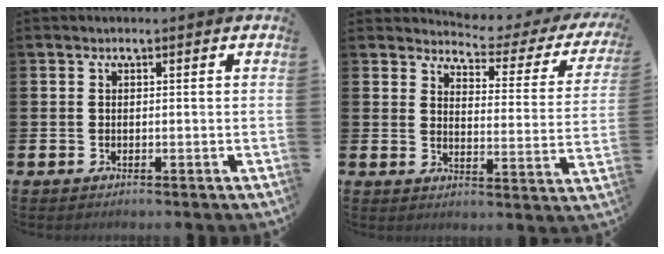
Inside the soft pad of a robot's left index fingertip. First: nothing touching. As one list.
[{"total": 3.2, "force": [2.9, 1.2, 0.9], "torque": [-0.033, -0.028, 0.040]}]